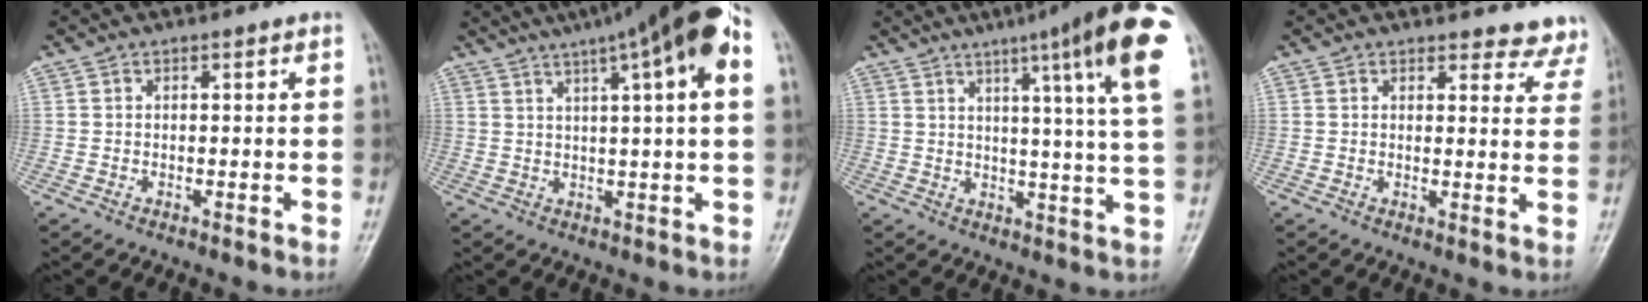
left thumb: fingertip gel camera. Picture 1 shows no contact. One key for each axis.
{"total": 16.7, "fx": 7.9, "fy": 2.1, "fz": 14.5, "tx": -0.224, "ty": 0.027, "tz": 0.109}
{"total": 18.8, "fx": 9.1, "fy": 1.4, "fz": 16.4, "tx": -0.214, "ty": -0.025, "tz": 0.107}
{"total": 7.6, "fx": 7.2, "fy": 2.6, "fz": -0.1, "tx": 0.053, "ty": -0.042, "tz": 0.049}